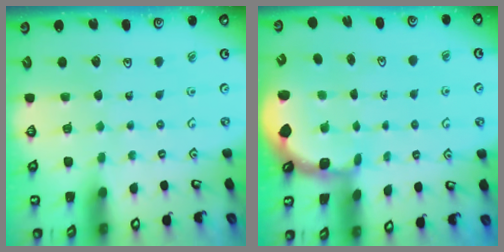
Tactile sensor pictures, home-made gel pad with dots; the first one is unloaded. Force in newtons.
{"total": 1.8, "press": 1.7, "slide": 0.5}